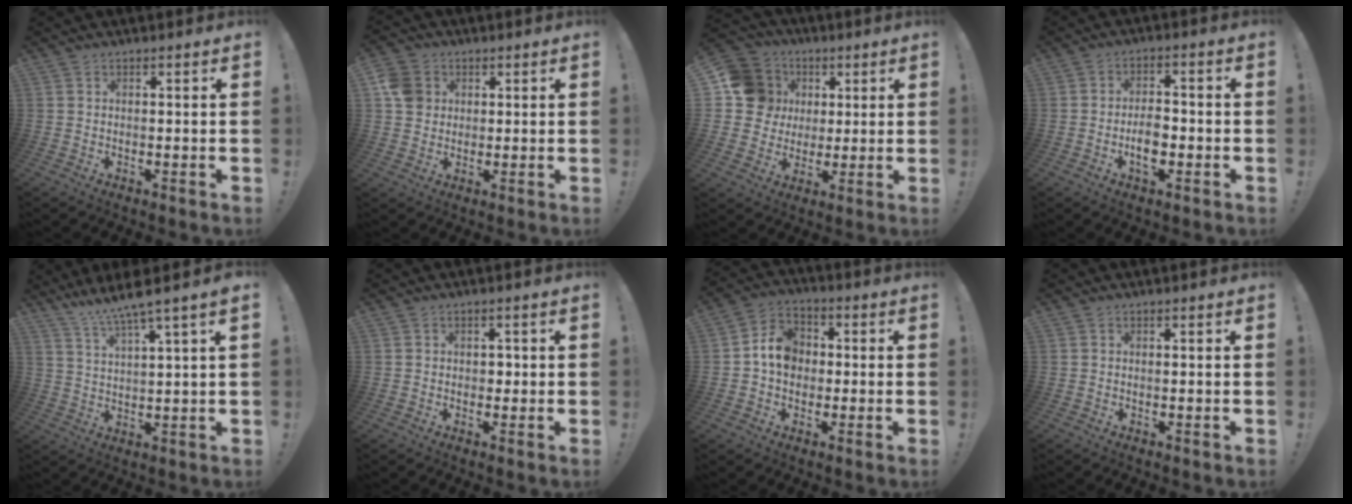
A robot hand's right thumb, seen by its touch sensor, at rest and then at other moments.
{"total": 7.2, "force": [1.8, 6.4, 2.8], "torque": [-0.038, 0.002, 0.037]}
{"total": 14.7, "force": [3.5, 13.2, 5.2], "torque": [-0.074, -0.001, 0.086]}
{"total": 6.4, "force": [-2.3, 3.6, 4.8], "torque": [-0.080, 0.005, -0.042]}
{"total": 8.2, "force": [6.7, -0.8, 4.6], "torque": [-0.093, -0.043, 0.113]}
{"total": 1.8, "force": [-0.1, 1.6, 0.7], "torque": [-0.006, 0.002, -0.005]}
{"total": 9.7, "force": [0.1, 8.1, 5.3], "torque": [-0.069, 0.020, 0.009]}
{"total": 0.0}